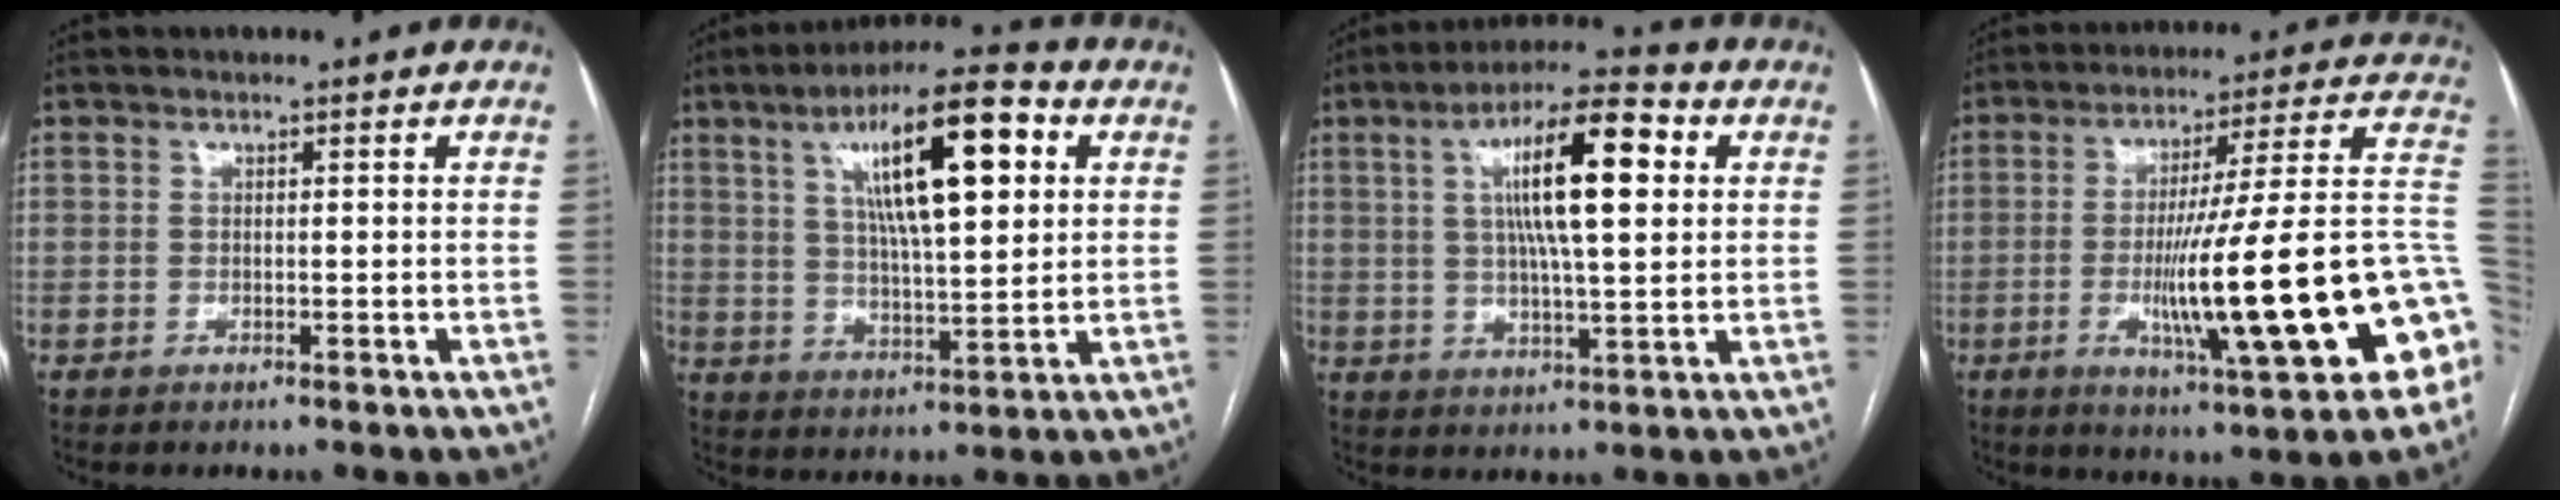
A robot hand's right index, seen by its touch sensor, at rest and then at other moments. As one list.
[{"total": 16.1, "force": [5.8, 3.4, 14.6], "torque": [-0.245, 0.020, 0.093]}, {"total": 14.0, "force": [3.8, 2.5, 13.2], "torque": [-0.228, 0.023, 0.059]}, {"total": 24.0, "force": [-6.3, 1.1, 23.2], "torque": [-0.298, 0.003, -0.094]}]